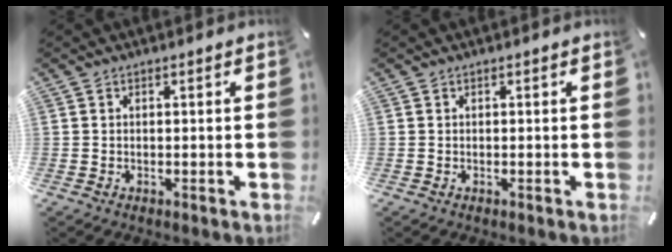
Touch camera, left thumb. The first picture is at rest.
{"total": 0.0}